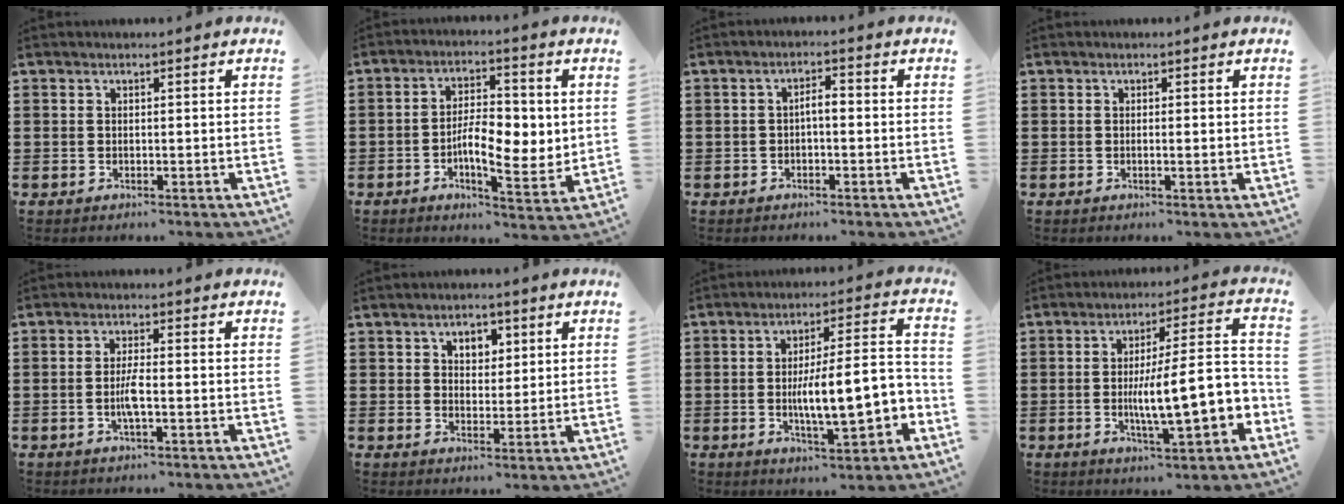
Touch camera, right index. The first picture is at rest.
{"total": 8.2, "force": [-0.5, 3.8, 7.2], "torque": [-0.120, 0.004, -0.014]}
{"total": 2.2, "force": [-0.6, 0.6, 2.0], "torque": [-0.038, 0.004, -0.013]}
{"total": 0.8, "force": [0.0, 0.1, 0.8], "torque": [-0.014, -0.002, 0.000]}
{"total": 3.5, "force": [-1.0, 0.4, 3.3], "torque": [-0.074, -0.006, -0.023]}
{"total": 3.5, "force": [1.6, 2.4, 1.9], "torque": [-0.038, 0.009, 0.025]}
{"total": 12.5, "force": [-2.9, 3.9, 11.5], "torque": [-0.165, -0.008, -0.052]}
{"total": 13.9, "force": [-3.2, 3.5, 13.0], "torque": [-0.190, -0.009, -0.058]}